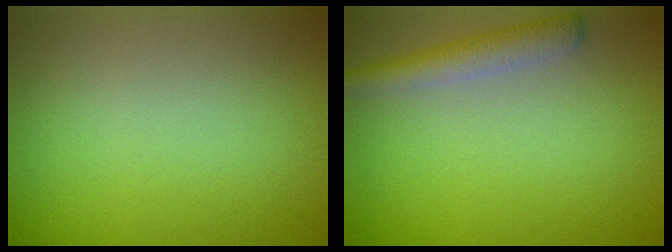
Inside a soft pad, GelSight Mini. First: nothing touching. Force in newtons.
{"total": 2.9, "press": 2.9, "slide": 0.2}